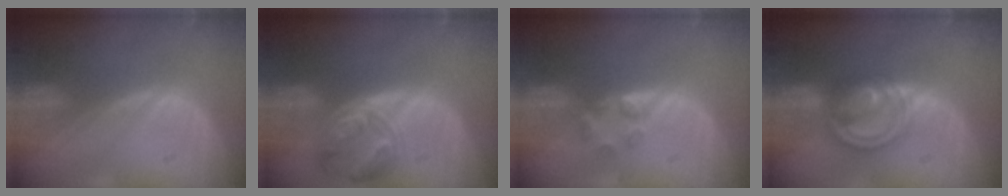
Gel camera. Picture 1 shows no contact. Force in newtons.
{"total": 8.1, "press": 7.1, "slide": 3.9}
{"total": 2.6, "press": 2.6, "slide": 0.2}
{"total": 8.3, "press": 7.1, "slide": 4.4}